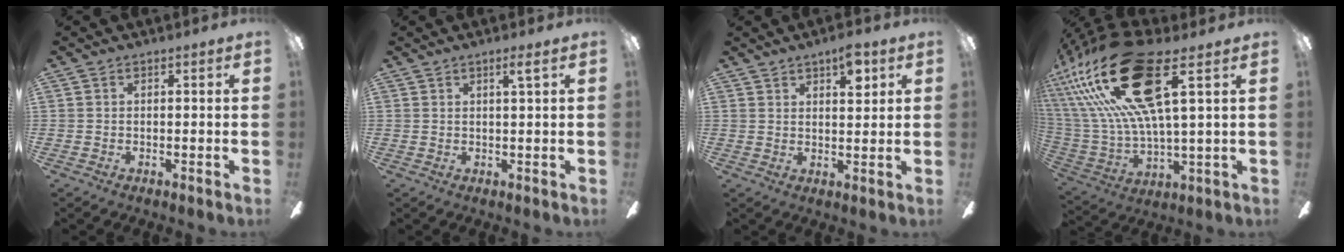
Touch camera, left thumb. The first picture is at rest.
{"total": 2.1, "force": [1.5, -0.2, 1.4], "torque": [-0.032, -0.003, 0.025]}
{"total": 5.6, "force": [3.6, 2.4, 3.5], "torque": [-0.035, -0.013, 0.057]}
{"total": 27.5, "force": [13.7, 8.7, 22.2], "torque": [-0.452, -0.059, 0.228]}